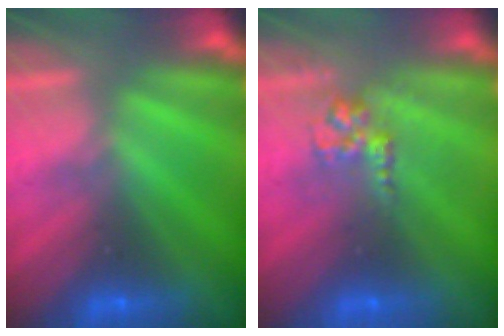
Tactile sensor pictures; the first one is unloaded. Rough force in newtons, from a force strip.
{"total": 2.8}